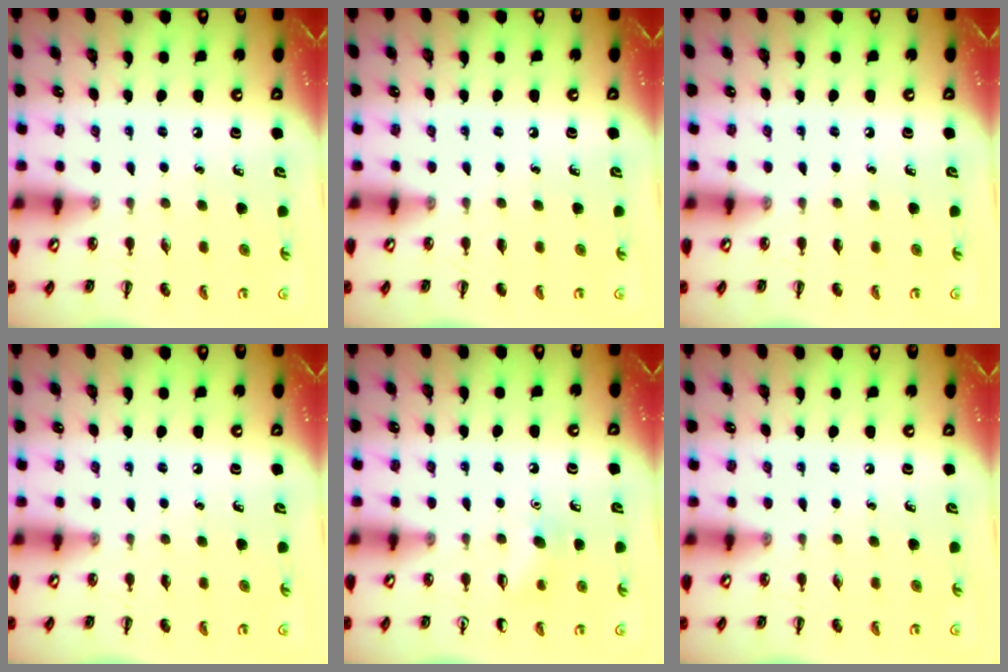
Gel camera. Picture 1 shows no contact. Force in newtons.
{"total": 0.0}
{"total": 0.0}
{"total": 0.0}
{"total": 5.8, "press": 5.6, "slide": 1.5}
{"total": 0.0}